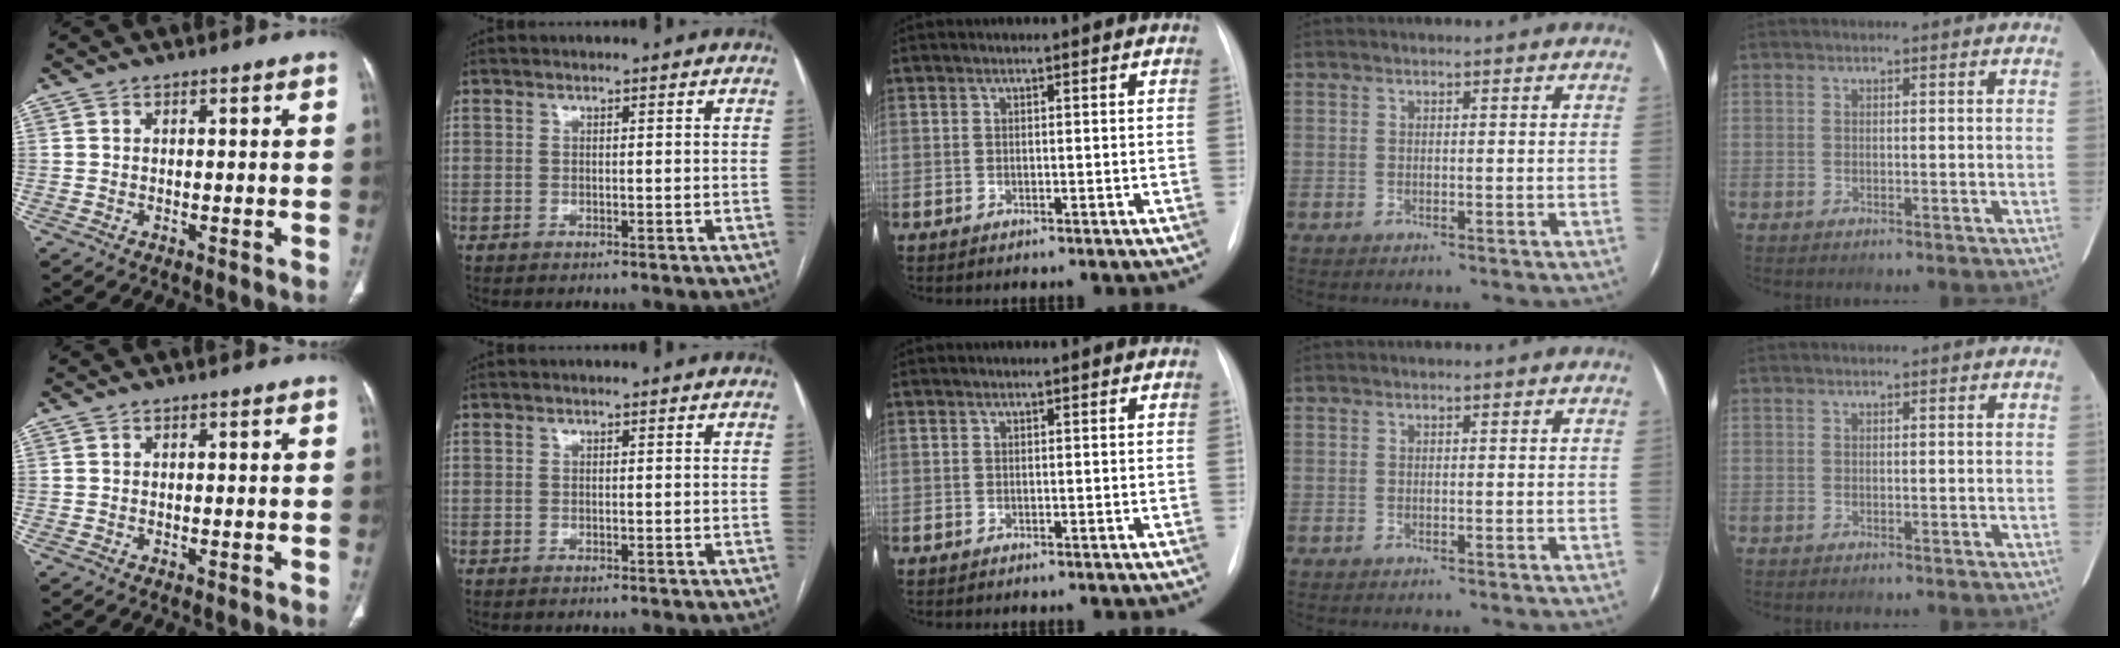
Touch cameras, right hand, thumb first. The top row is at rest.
{}